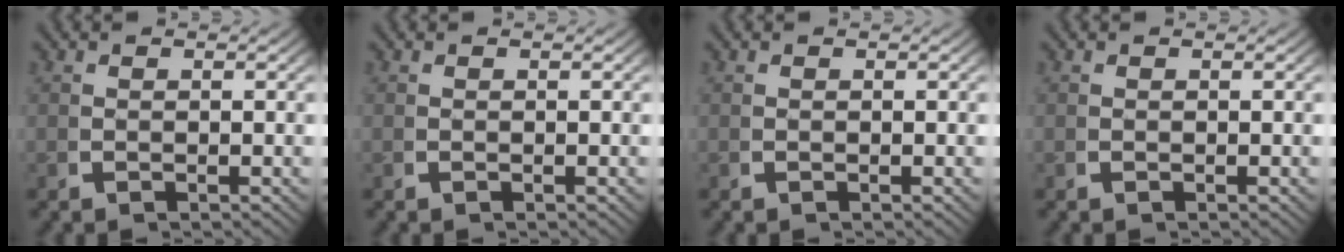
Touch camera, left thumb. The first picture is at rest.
{"total": 0.0}
{"total": 0.0}
{"total": 0.0}